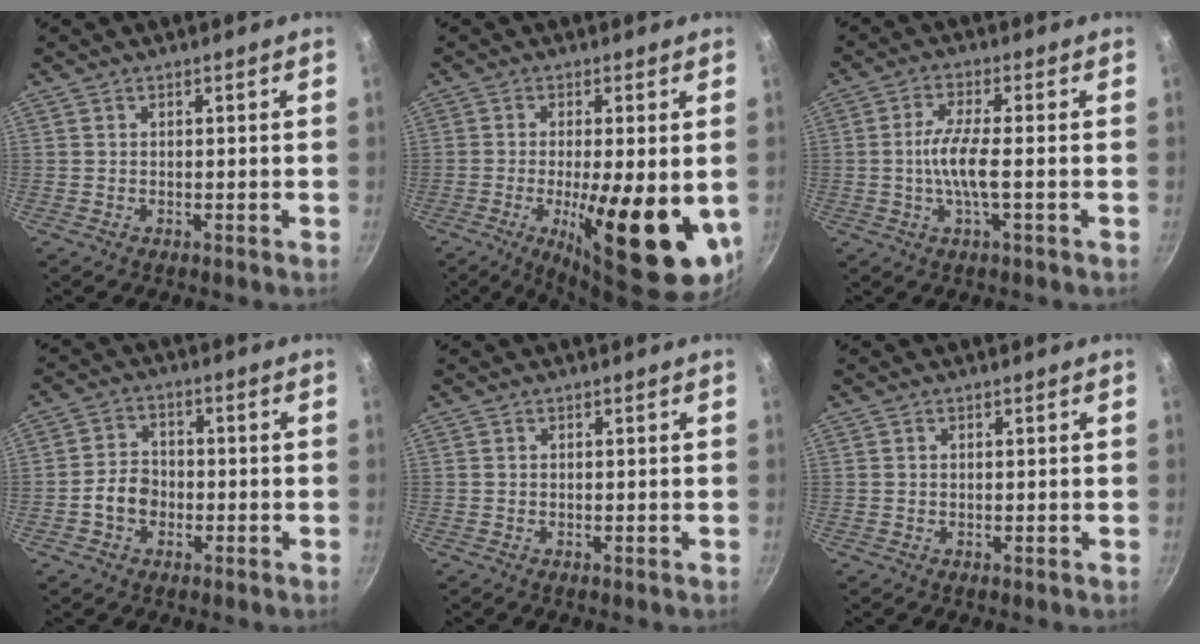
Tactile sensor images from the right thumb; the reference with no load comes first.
{"total": 18.3, "force": [-3.4, 5.5, 17.1], "torque": [-0.243, -0.015, -0.042]}
{"total": 6.4, "force": [-1.0, 1.0, 6.2], "torque": [-0.132, 0.010, -0.025]}
{"total": 5.3, "force": [-1.8, 4.1, 2.8], "torque": [-0.031, 0.023, -0.037]}
{"total": 0.0}
{"total": 0.0}